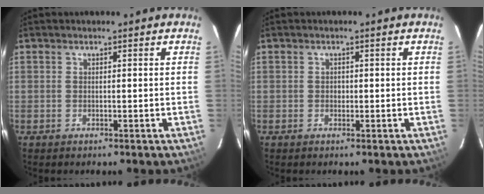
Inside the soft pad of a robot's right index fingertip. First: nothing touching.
{"total": 0.9, "force": [-0.2, 0.8, 0.2], "torque": [0.000, 0.001, -0.002]}